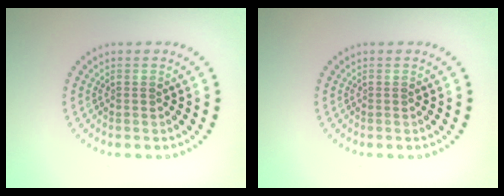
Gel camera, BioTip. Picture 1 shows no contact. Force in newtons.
{"total": 0.0}